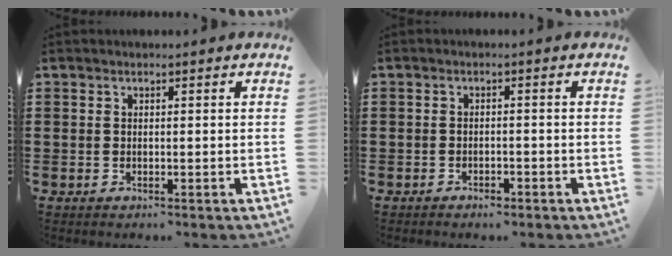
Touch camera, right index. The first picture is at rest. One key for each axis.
{"total": 1.3, "fx": -1.2, "fy": 0.3, "fz": 0.3, "tx": -0.012, "ty": -0.001, "tz": -0.024}